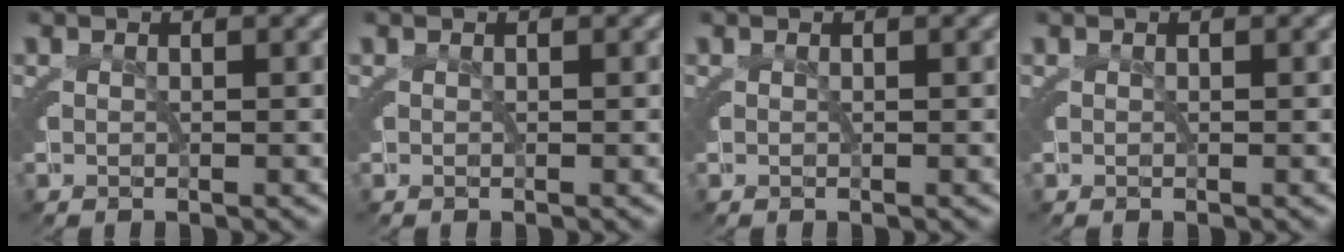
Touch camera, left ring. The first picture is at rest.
{"total": 0.0}
{"total": 0.0}
{"total": 0.0}